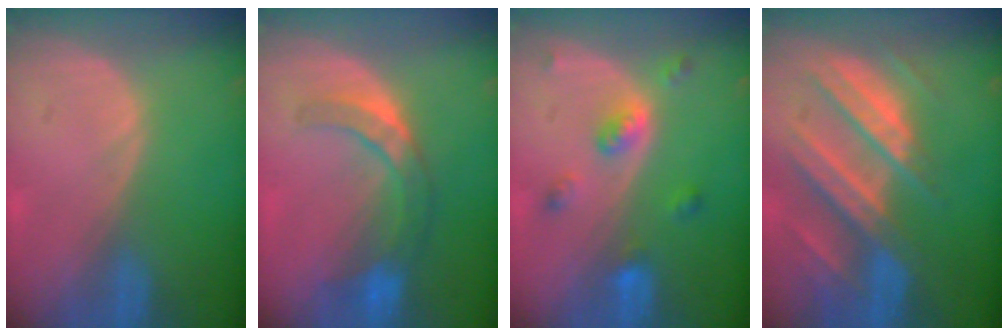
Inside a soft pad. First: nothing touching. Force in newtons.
{"total": 7.2, "press": 6.5, "slide": 3.2}
{"total": 5.0, "press": 4.4, "slide": 2.5}
{"total": 10.5, "press": 9.2, "slide": 4.9}